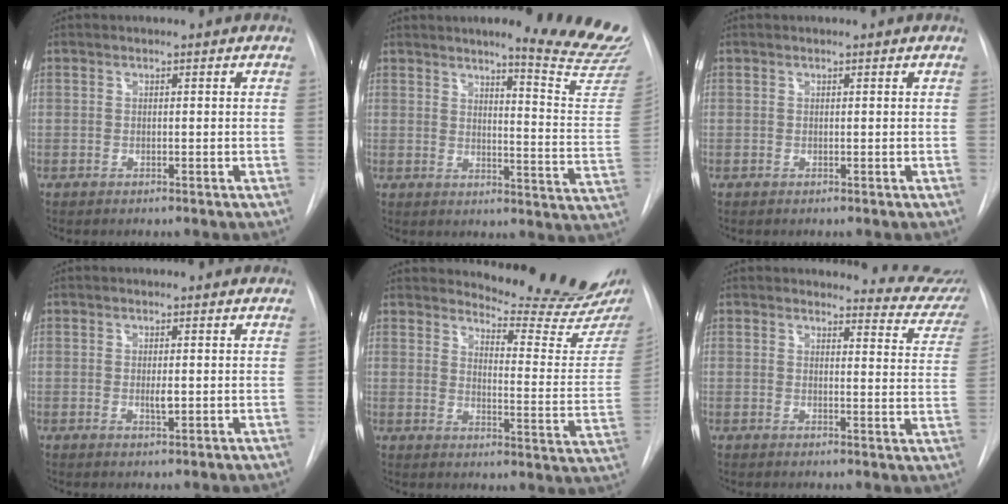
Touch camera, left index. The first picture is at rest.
{"total": 15.8, "force": [14.6, -1.5, 5.9], "torque": [-0.076, -0.125, 0.159]}
{"total": 0.0}
{"total": 1.4, "force": [0.1, 0.4, 1.4], "torque": [-0.025, -0.003, 0.002]}
{"total": 16.5, "force": [15.9, -0.4, 4.4], "torque": [-0.063, -0.123, 0.189]}
{"total": 9.8, "force": [9.7, 1.3, 0.1], "torque": [0.027, -0.074, 0.077]}